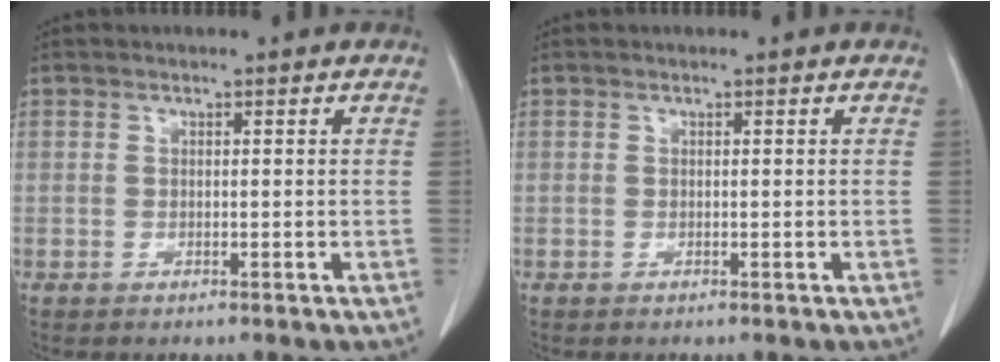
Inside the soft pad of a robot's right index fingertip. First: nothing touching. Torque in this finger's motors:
{"motor_torque": [0.00, 0.00, 0.00, 0.00]}